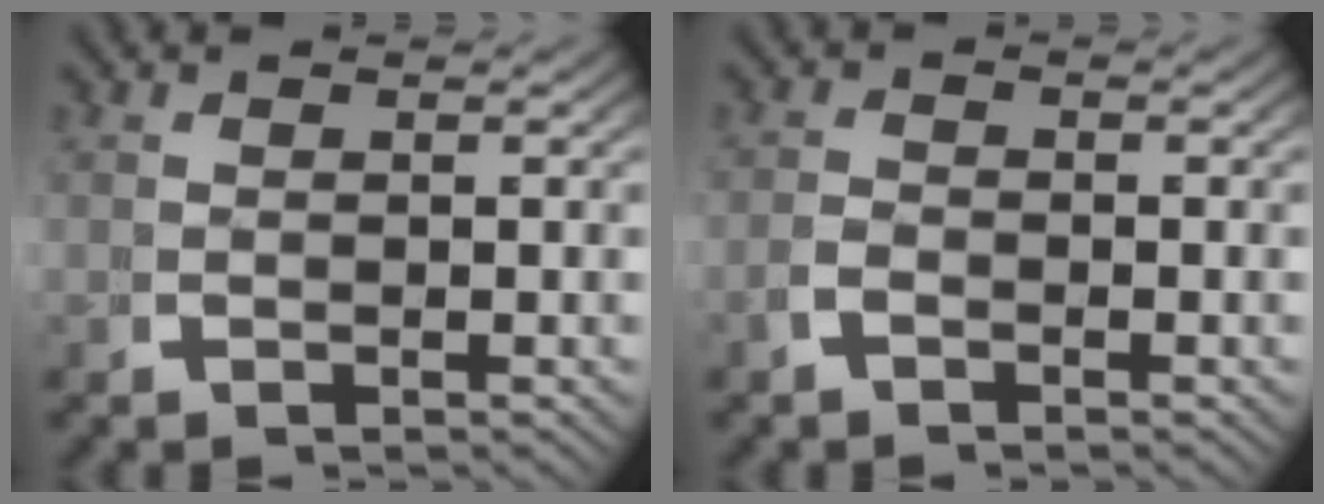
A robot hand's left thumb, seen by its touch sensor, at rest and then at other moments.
{"total": 1.3, "force": [-1.0, 0.6, 0.6], "torque": [-0.015, -0.004, -0.022]}